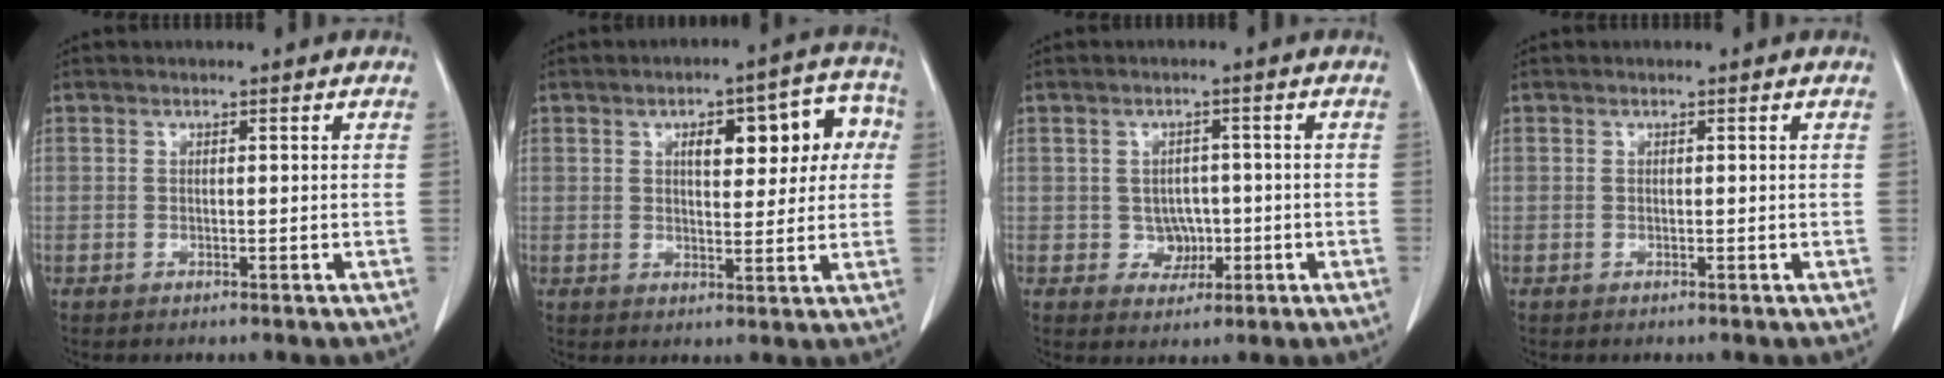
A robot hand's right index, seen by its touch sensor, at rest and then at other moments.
{"total": 10.6, "force": [2.9, 4.3, 9.3], "torque": [-0.109, 0.037, 0.037]}
{"total": 3.4, "force": [-0.6, 3.1, 1.3], "torque": [-0.009, 0.006, 0.000]}
{"total": 0.0}